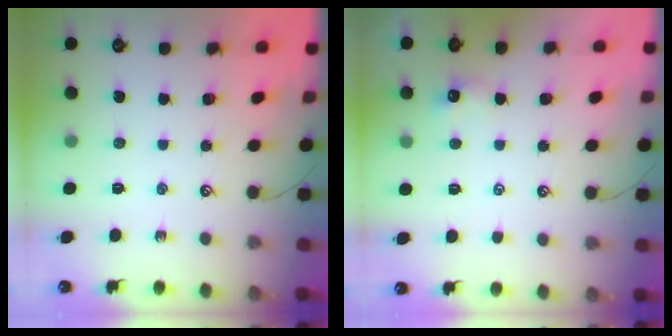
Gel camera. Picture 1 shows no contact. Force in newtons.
{"total": 0.0}